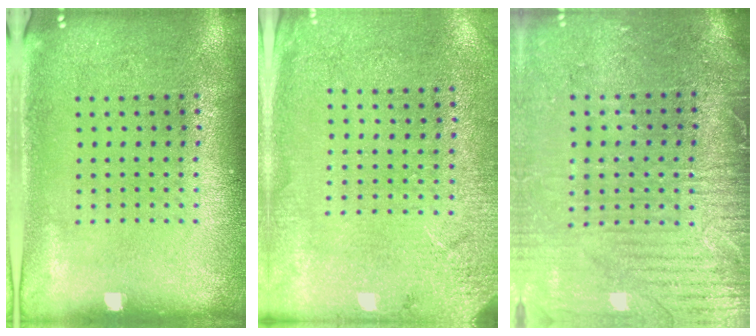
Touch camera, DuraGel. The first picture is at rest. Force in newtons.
{"total": 2.6, "press": 2.5, "slide": 0.8}
{"total": 3.7, "press": 3.4, "slide": 1.5}